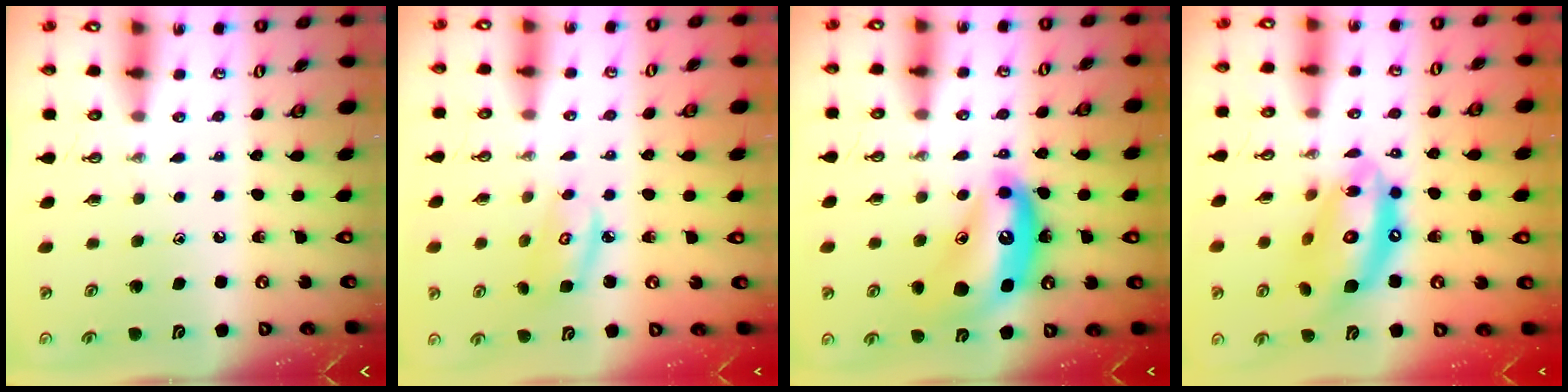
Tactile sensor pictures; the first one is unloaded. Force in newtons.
{"total": 4.2, "press": 4.2, "slide": 0.3}
{"total": 14.6, "press": 14.5, "slide": 0.8}
{"total": 16.8, "press": 16.7, "slide": 1.4}